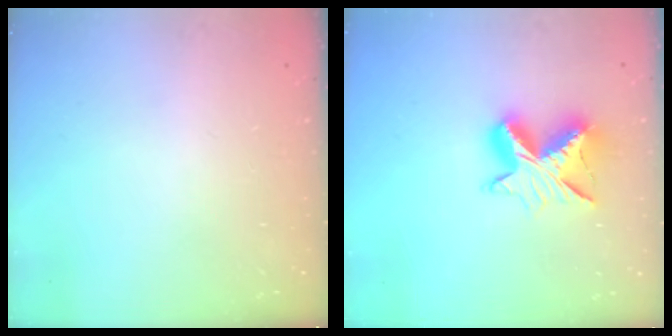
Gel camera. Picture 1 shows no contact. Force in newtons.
{"total": 12.6, "press": 12.6, "slide": 0.8}